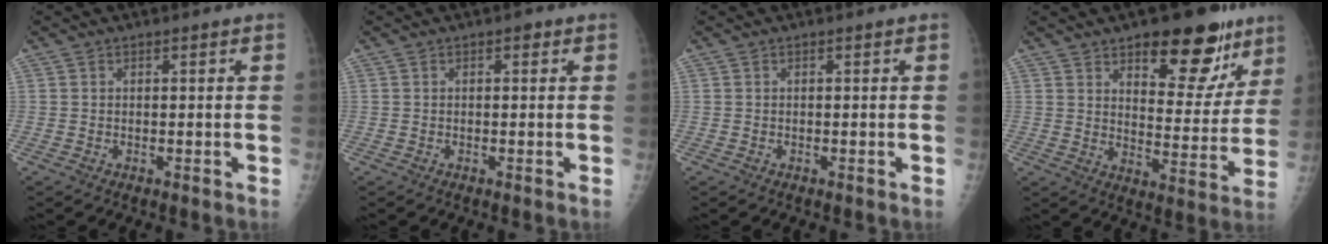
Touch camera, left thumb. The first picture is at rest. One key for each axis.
{"total": 0.9, "fx": 0.4, "fy": 0.6, "fz": 0.6, "tx": -0.001, "ty": 0.001, "tz": 0.001}
{"total": 0.0}
{"total": 17.7, "fx": 10.9, "fy": 7.9, "fz": 11.4, "tx": -0.089, "ty": -0.064, "tz": 0.153}